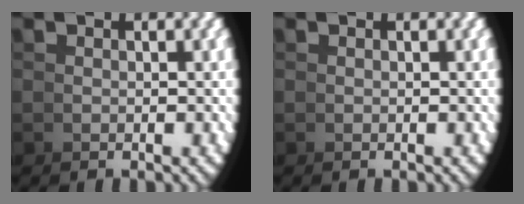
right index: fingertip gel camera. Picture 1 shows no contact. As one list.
[{"total": 0.0}]